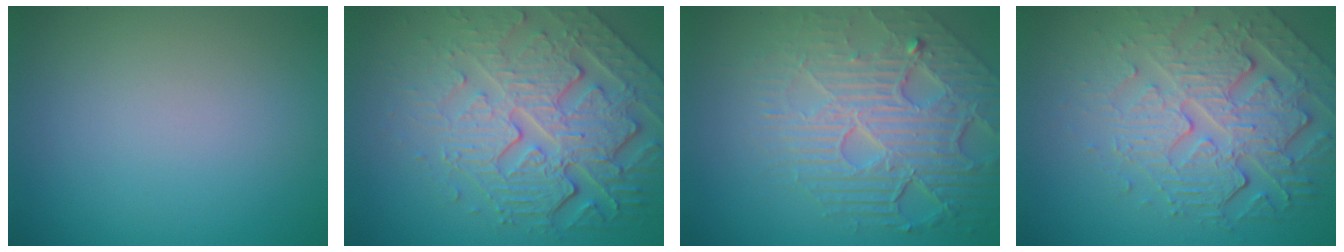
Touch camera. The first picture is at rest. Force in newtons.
{"total": 7.7, "press": 5.9, "slide": 4.9}
{"total": 8.5, "press": 5.8, "slide": 6.3}
{"total": 6.9, "press": 5.1, "slide": 4.7}